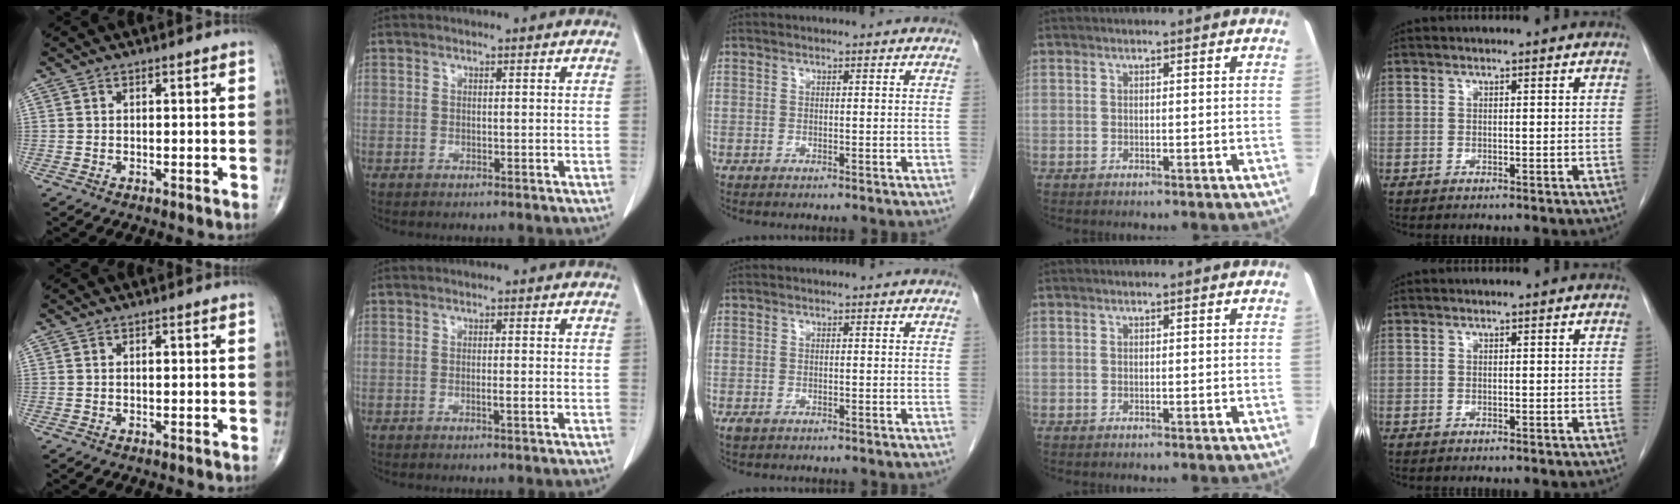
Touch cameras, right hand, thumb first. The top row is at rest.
{"thumb": {"total": 0.7, "force": [0.2, 0.3, 0.6], "torque": [-0.011, 0.001, 0.003]}, "index": {"total": 1.1, "force": [-0.4, -0.2, 1.0], "torque": [-0.020, -0.002, -0.005]}, "middle": {"total": 0.9, "force": [-0.4, 0.6, 0.5], "torque": [-0.012, 0.000, -0.004]}}